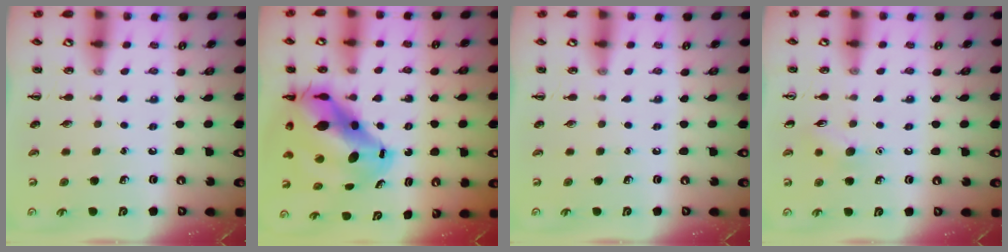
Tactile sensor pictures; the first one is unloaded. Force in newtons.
{"total": 14.2, "press": 13.8, "slide": 3.6}
{"total": 0.0}
{"total": 6.8, "press": 6.6, "slide": 1.7}